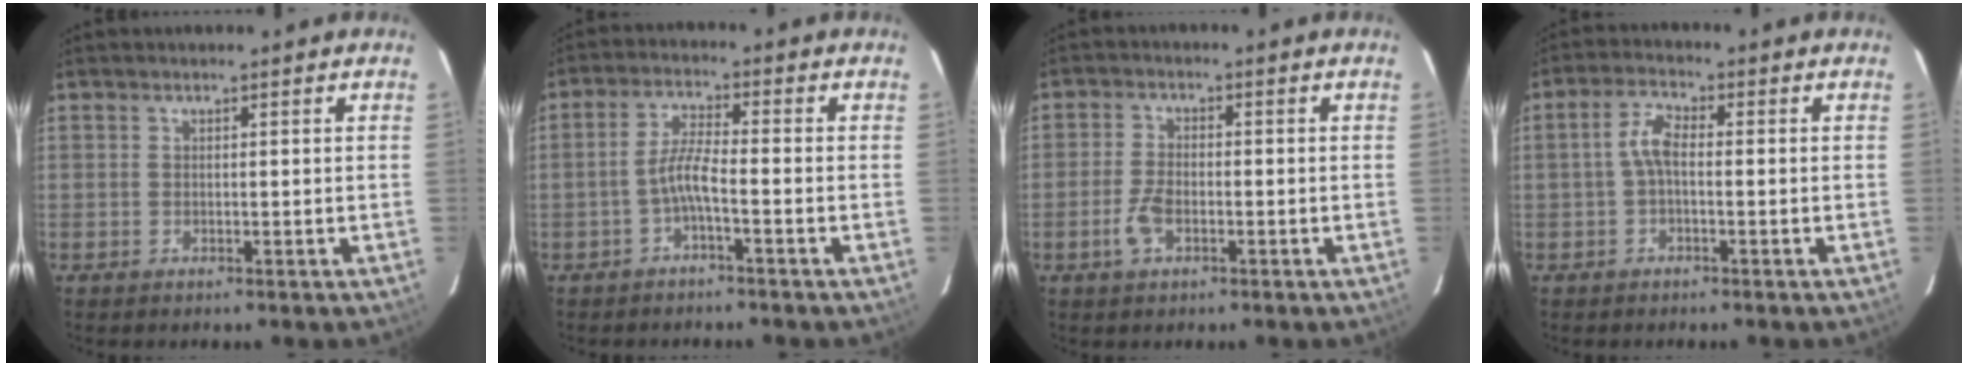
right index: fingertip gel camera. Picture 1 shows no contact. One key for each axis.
{"total": 4.0, "fx": -2.0, "fy": 0.2, "fz": 3.4, "tx": -0.077, "ty": 0.010, "tz": -0.041}
{"total": 4.7, "fx": -2.0, "fy": 2.5, "fz": 3.5, "tx": -0.081, "ty": 0.001, "tz": -0.038}
{"total": 3.6, "fx": -0.7, "fy": 1.5, "fz": 3.2, "tx": -0.070, "ty": 0.014, "tz": -0.016}